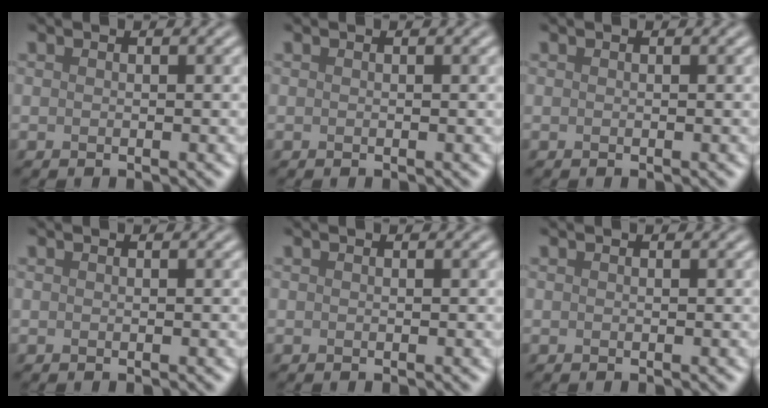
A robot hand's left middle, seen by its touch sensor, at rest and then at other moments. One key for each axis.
{"total": 0.0}
{"total": 0.0}
{"total": 0.0}
{"total": 0.0}
{"total": 0.0}